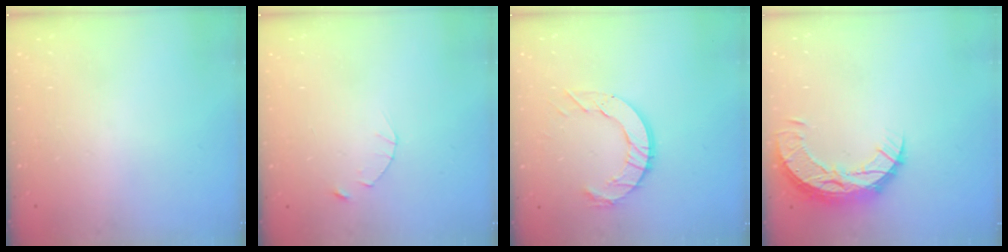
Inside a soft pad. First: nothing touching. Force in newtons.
{"total": 2.5, "press": 2.4, "slide": 0.3}
{"total": 9.8, "press": 9.7, "slide": 1.1}
{"total": 10.3, "press": 10.2, "slide": 0.8}